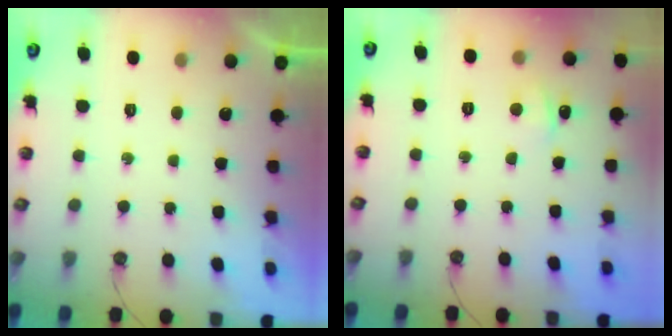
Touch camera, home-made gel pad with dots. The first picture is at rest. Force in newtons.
{"total": 2.3, "press": 2.2, "slide": 0.3}